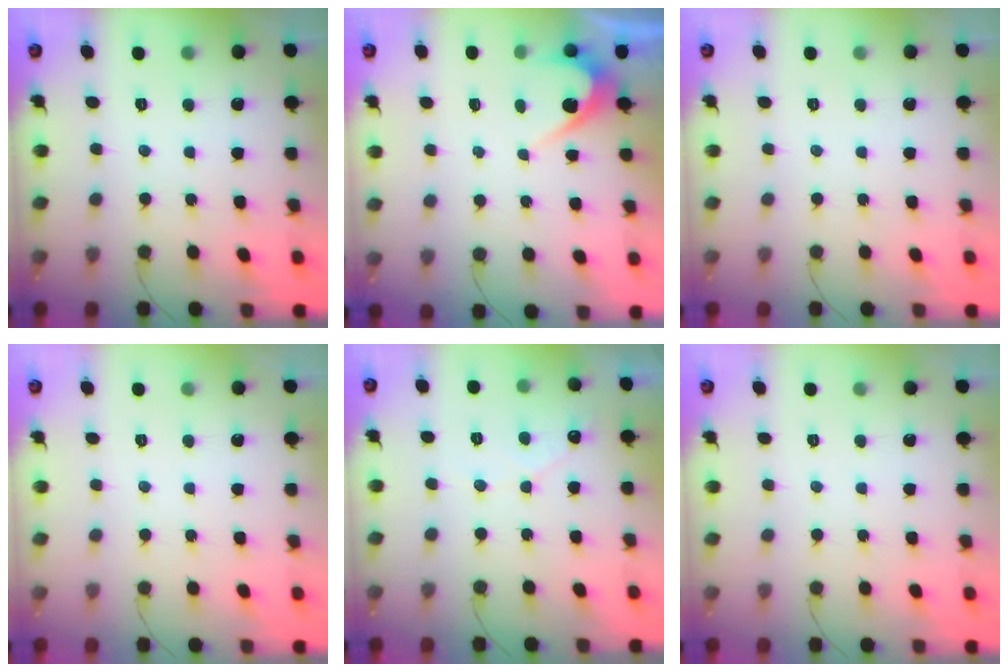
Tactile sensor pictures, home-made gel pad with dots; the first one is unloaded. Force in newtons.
{"total": 4.6, "press": 4.6, "slide": 0.3}
{"total": 0.0}
{"total": 0.0}
{"total": 3.1, "press": 3.1, "slide": 0.1}
{"total": 0.0}